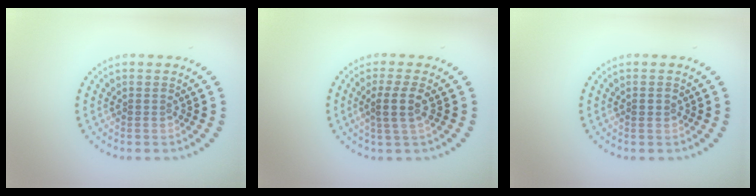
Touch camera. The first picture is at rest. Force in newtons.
{"total": 2.5, "press": 2.0, "slide": 1.4}
{"total": 1.1, "press": 1.1, "slide": 0.0}